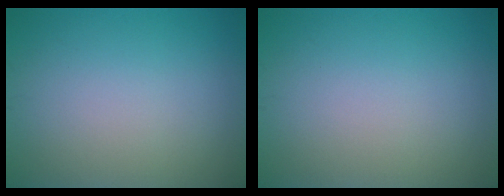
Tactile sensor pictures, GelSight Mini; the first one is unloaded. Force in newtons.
{"total": 0.0}